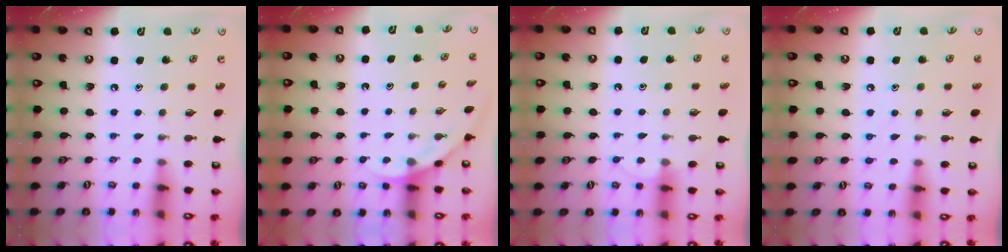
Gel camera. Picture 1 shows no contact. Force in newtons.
{"total": 2.6, "press": 2.6, "slide": 0.1}
{"total": 4.5, "press": 4.4, "slide": 0.4}
{"total": 5.2, "press": 5.2, "slide": 0.6}